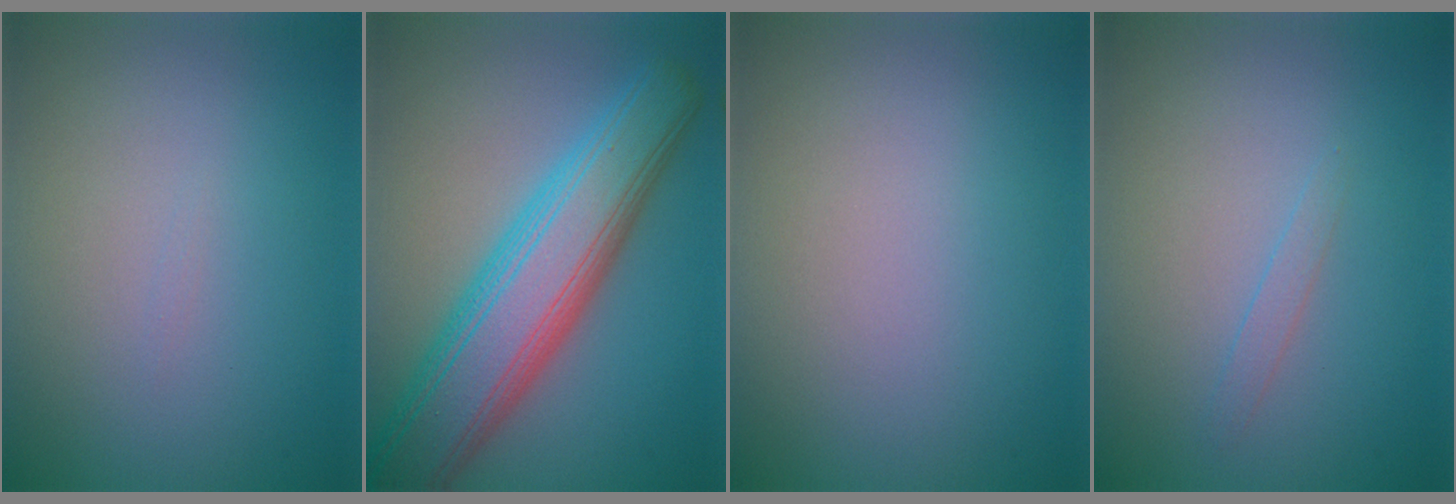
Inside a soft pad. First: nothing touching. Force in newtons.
{"total": 10.0, "press": 10.0, "slide": 0.2}
{"total": 0.0}
{"total": 0.8, "press": 0.8, "slide": 0.1}